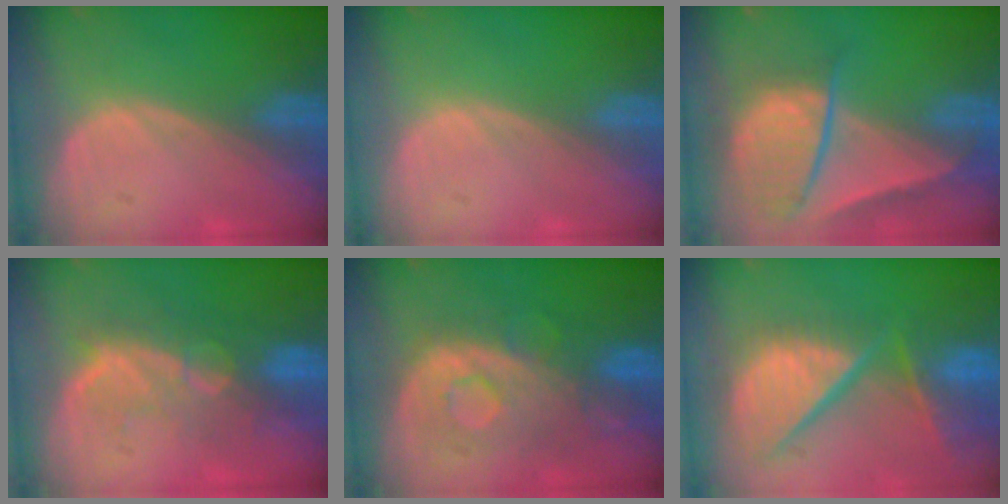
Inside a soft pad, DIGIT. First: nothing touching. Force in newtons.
{"total": 0.0}
{"total": 9.3, "press": 8.1, "slide": 4.7}
{"total": 9.9, "press": 8.4, "slide": 5.1}
{"total": 8.8, "press": 8.5, "slide": 2.2}
{"total": 12.5, "press": 10.3, "slide": 7.1}